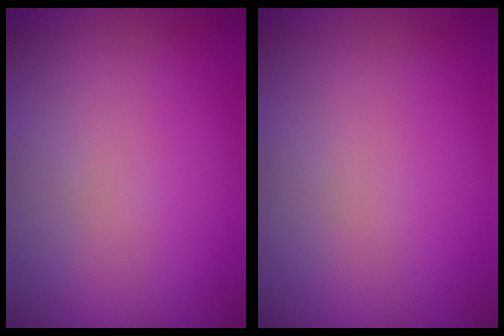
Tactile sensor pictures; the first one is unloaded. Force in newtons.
{"total": 0.0}